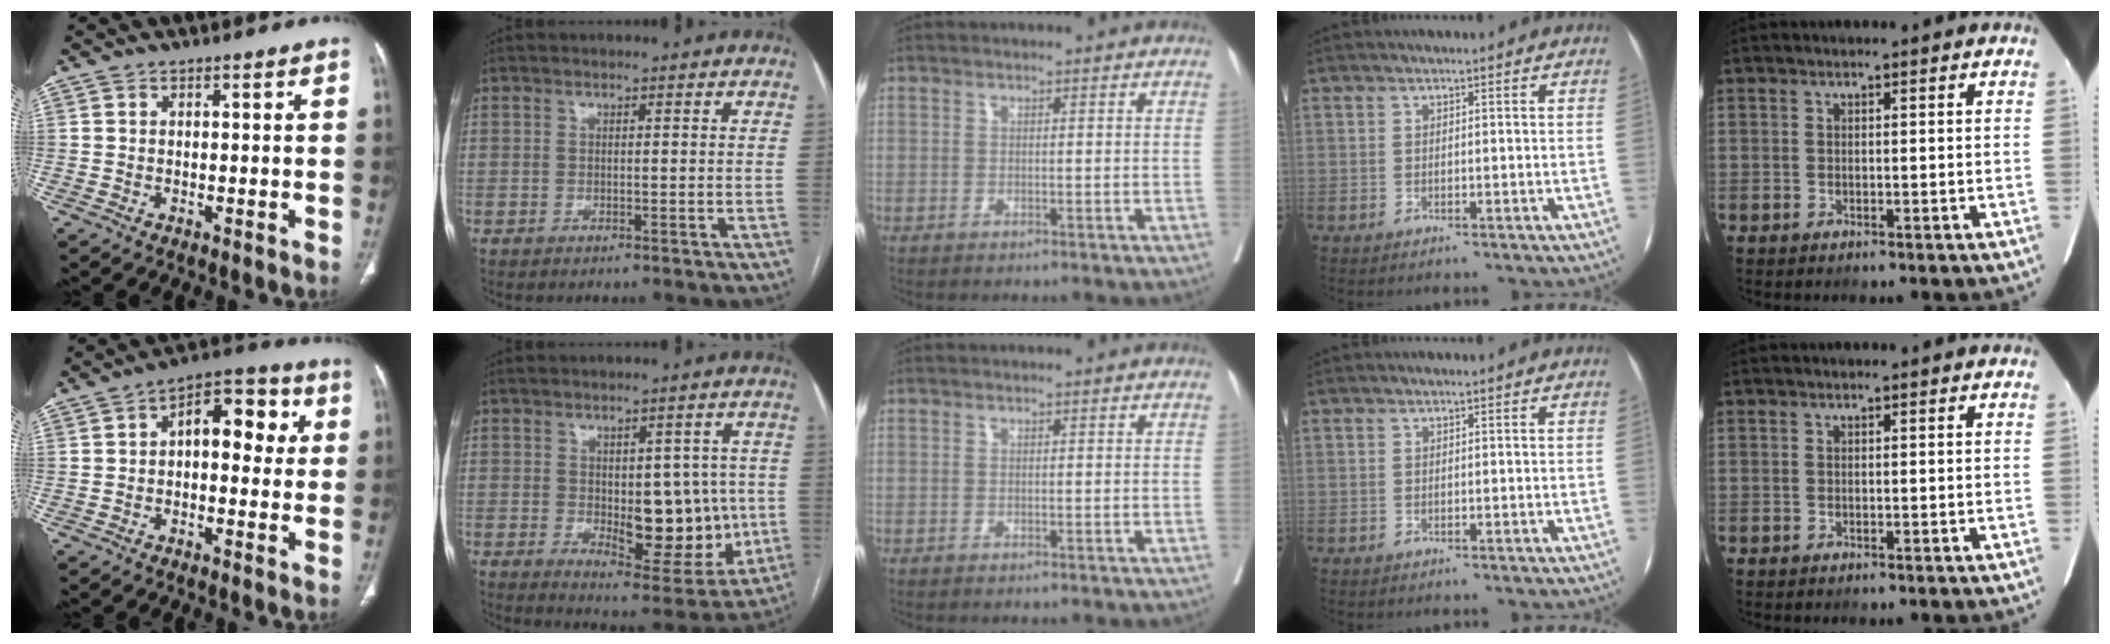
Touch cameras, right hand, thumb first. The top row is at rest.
{"thumb": {"total": 11.5, "force": [1.6, 6.5, 9.4], "torque": [-0.091, 0.029, 0.013]}, "index": {"total": 12.5, "force": [-0.9, 6.0, 10.9], "torque": [-0.130, 0.002, 0.007]}}